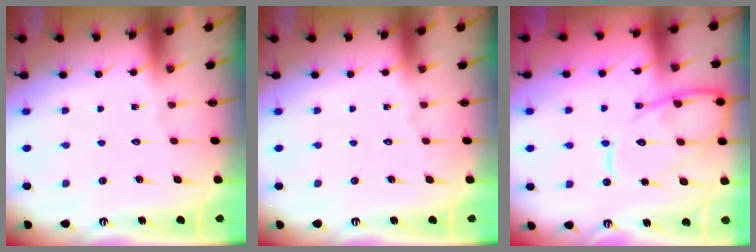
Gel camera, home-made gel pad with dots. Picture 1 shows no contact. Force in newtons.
{"total": 0.0}
{"total": 13.5, "press": 13.4, "slide": 1.3}